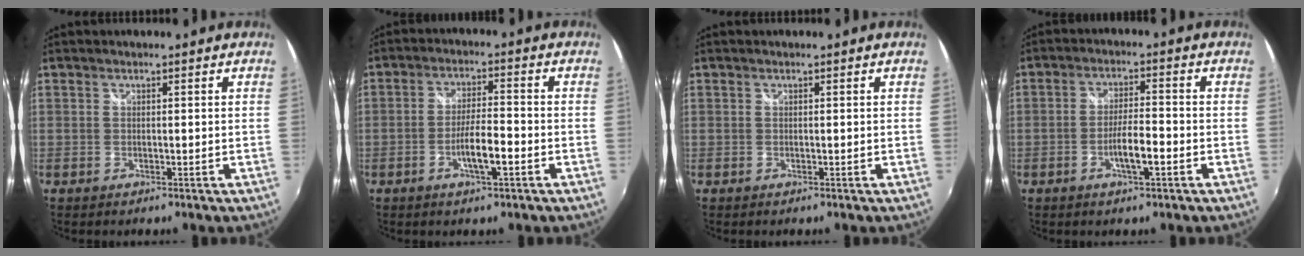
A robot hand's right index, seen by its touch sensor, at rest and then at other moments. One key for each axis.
{"total": 6.3, "fx": -2.6, "fy": 1.1, "fz": 5.6, "tx": -0.105, "ty": -0.001, "tz": -0.043}
{"total": 0.0}
{"total": 5.5, "fx": -2.3, "fy": 1.0, "fz": 4.9, "tx": -0.093, "ty": 0.000, "tz": -0.038}